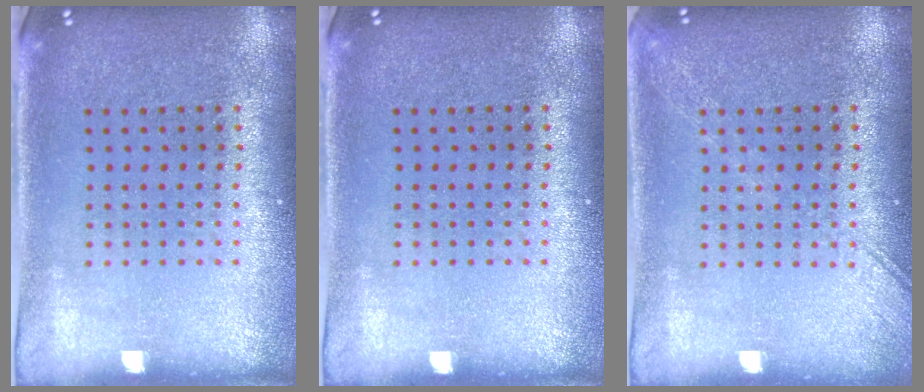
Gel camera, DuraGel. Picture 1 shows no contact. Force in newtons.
{"total": 0.0}
{"total": 1.8, "press": 1.8, "slide": 0.2}